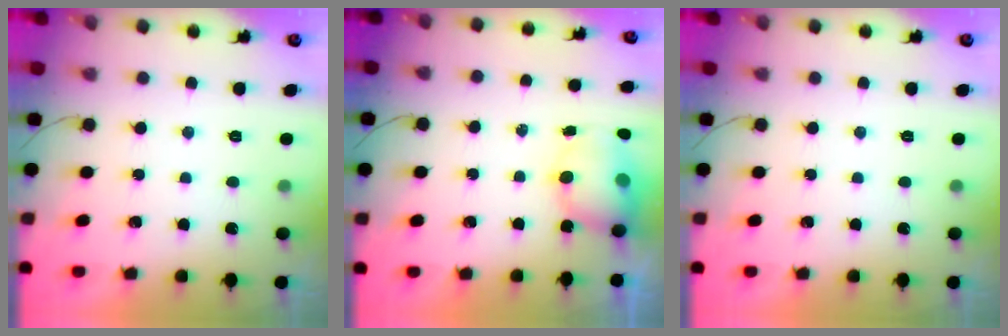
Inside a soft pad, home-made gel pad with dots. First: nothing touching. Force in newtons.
{"total": 8.7, "press": 8.6, "slide": 0.4}
{"total": 0.0}